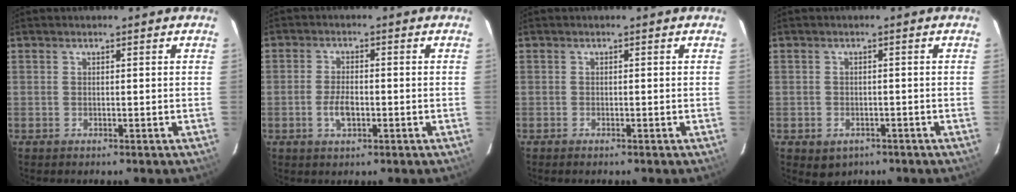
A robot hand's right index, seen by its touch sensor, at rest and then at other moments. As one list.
[{"total": 4.2, "force": [-1.4, 2.0, 3.4], "torque": [-0.071, -0.001, -0.023]}, {"total": 0.5, "force": [-0.5, 0.1, 0.2], "torque": [-0.004, -0.002, -0.009]}, {"total": 3.7, "force": [-1.7, 3.0, 1.3], "torque": [-0.030, -0.002, -0.014]}]